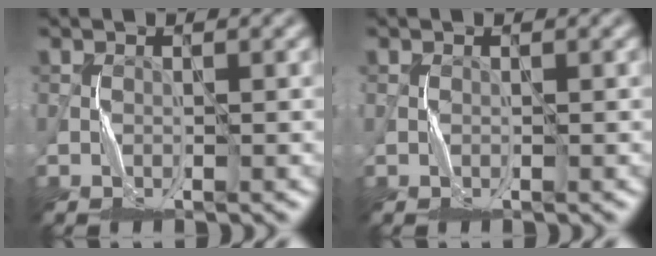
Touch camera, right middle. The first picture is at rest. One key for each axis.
{"total": 0.0}